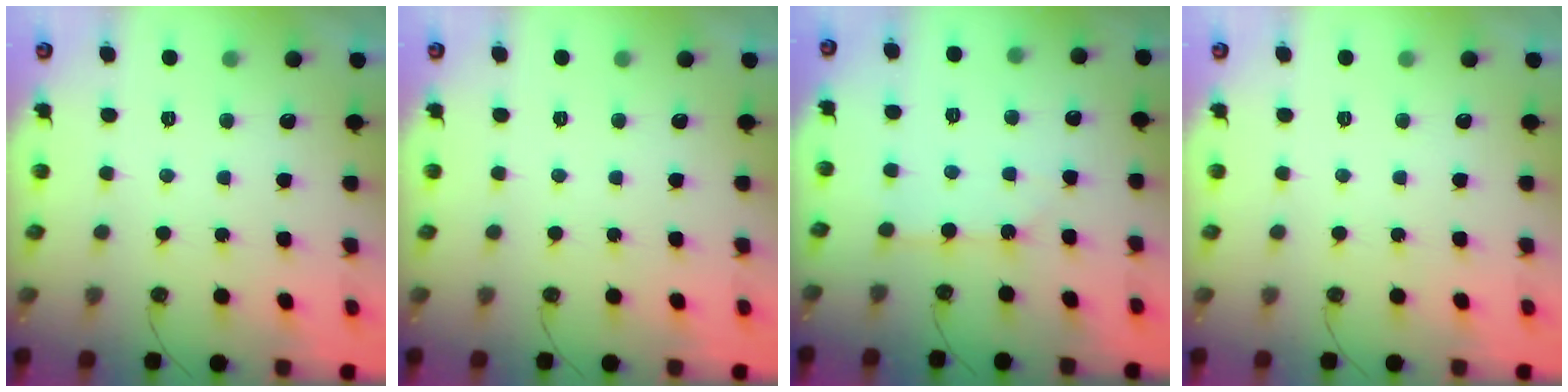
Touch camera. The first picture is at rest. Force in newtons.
{"total": 0.0}
{"total": 4.0, "press": 3.9, "slide": 0.3}
{"total": 0.0}